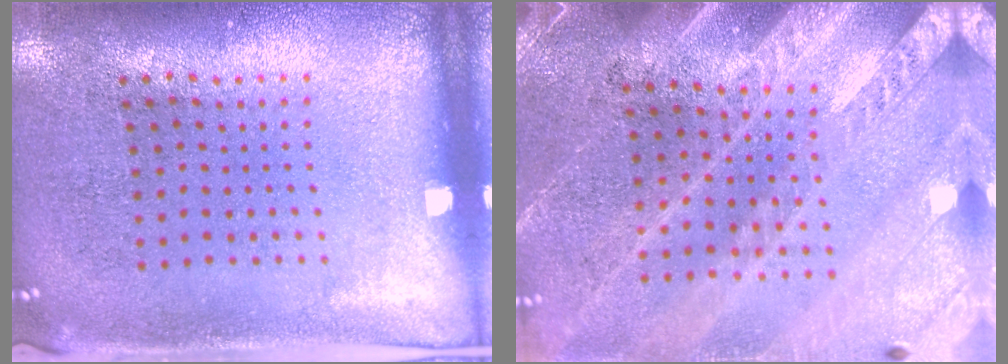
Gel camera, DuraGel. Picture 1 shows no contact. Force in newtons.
{"total": 3.0, "press": 2.7, "slide": 1.3}